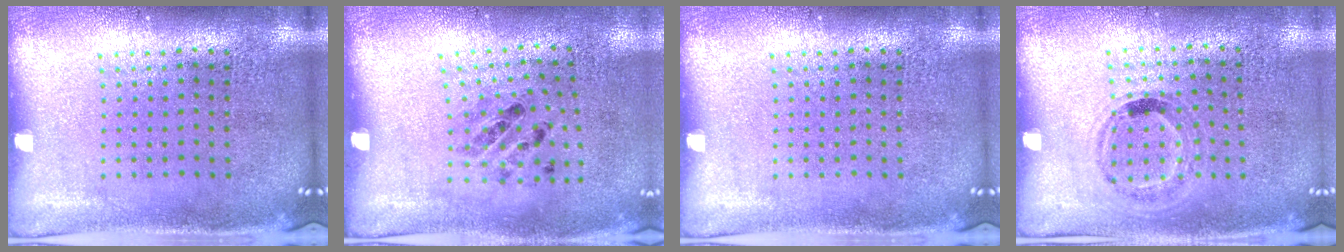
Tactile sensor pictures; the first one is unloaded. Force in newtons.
{"total": 1.3, "press": 0.8, "slide": 1.1}
{"total": 0.0}
{"total": 1.1, "press": 0.8, "slide": 0.7}